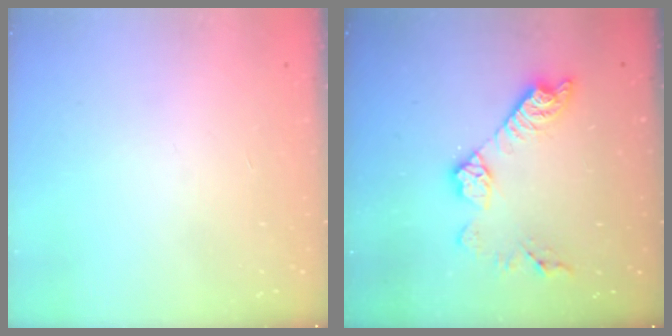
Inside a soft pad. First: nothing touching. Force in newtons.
{"total": 12.3, "press": 12.2, "slide": 0.6}